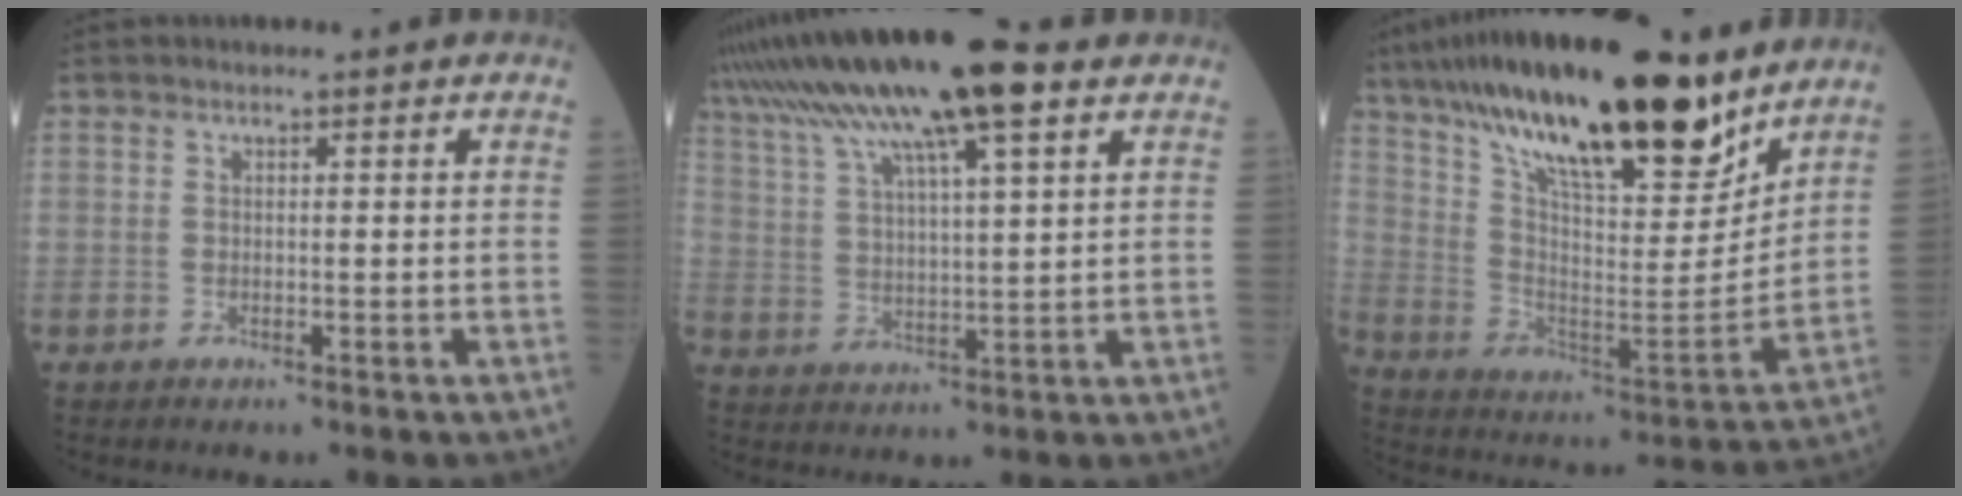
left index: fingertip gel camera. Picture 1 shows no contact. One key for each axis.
{"total": 18.0, "fx": 11.9, "fy": 1.7, "fz": 13.4, "tx": -0.246, "ty": 0.045, "tz": 0.205}
{"total": 26.1, "fx": 18.9, "fy": 5.9, "fz": 17.0, "tx": -0.292, "ty": 0.005, "tz": 0.320}